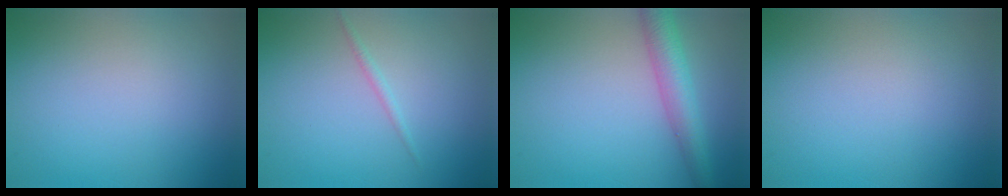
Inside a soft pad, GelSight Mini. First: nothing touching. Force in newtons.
{"total": 0.8, "press": 0.8, "slide": 0.1}
{"total": 4.1, "press": 4.1, "slide": 0.1}
{"total": 0.0}